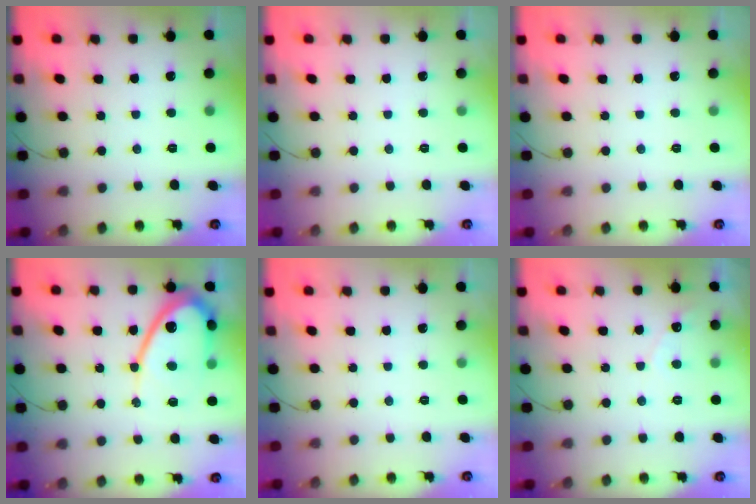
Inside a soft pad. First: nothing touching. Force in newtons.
{"total": 0.0}
{"total": 0.0}
{"total": 12.5, "press": 12.5, "slide": 1.1}
{"total": 0.0}
{"total": 2.5, "press": 2.5, "slide": 0.1}